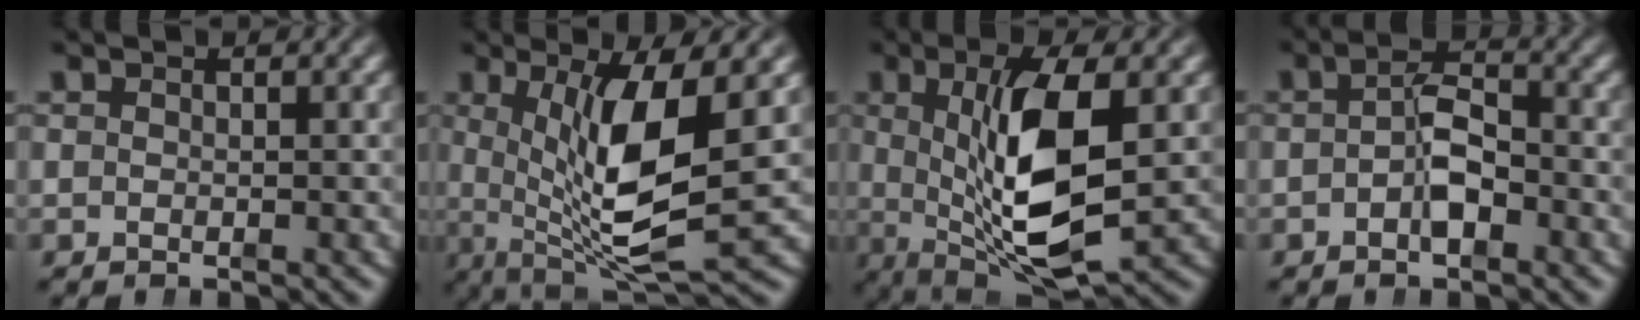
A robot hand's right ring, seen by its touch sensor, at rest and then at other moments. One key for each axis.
{"total": 9.3, "fx": 0.7, "fy": 3.5, "fz": 8.6, "tx": -0.154, "ty": -0.031, "tz": 0.032}
{"total": 10.7, "fx": 0.3, "fy": 4.7, "fz": 9.6, "tx": -0.168, "ty": -0.030, "tz": 0.029}
{"total": 3.4, "fx": -0.8, "fy": 1.8, "fz": 2.7, "tx": -0.035, "ty": -0.005, "tz": -0.017}